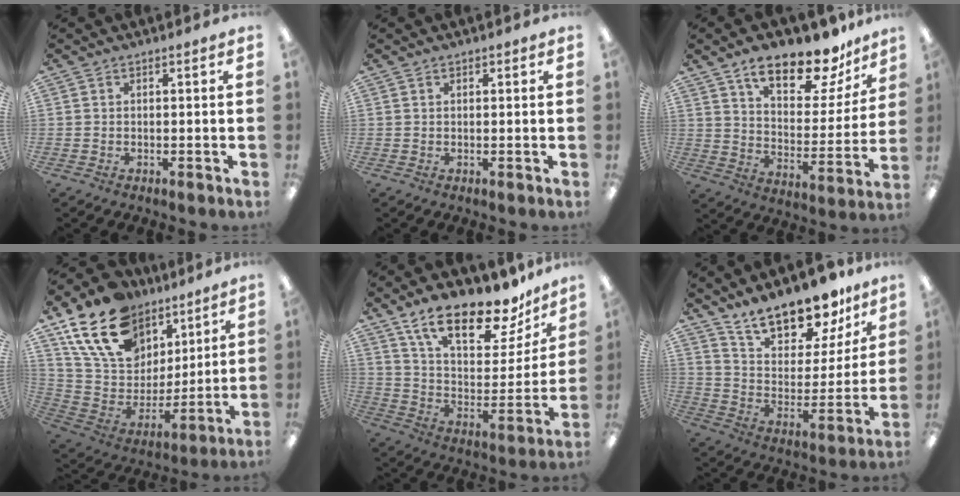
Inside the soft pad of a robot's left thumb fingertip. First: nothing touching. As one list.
[{"total": 0.6, "force": [0.4, 0.4, 0.2], "torque": [-0.004, 0.004, 0.007]}, {"total": 17.5, "force": [13.8, 6.5, 8.7], "torque": [-0.128, -0.092, 0.233]}, {"total": 21.5, "force": [13.2, 13.9, 9.8], "torque": [-0.189, -0.057, 0.251]}, {"total": 21.6, "force": [16.3, 7.8, 11.8], "torque": [-0.186, -0.107, 0.279]}, {"total": 17.9, "force": [15.2, 6.8, 6.5], "torque": [-0.111, -0.112, 0.268]}]